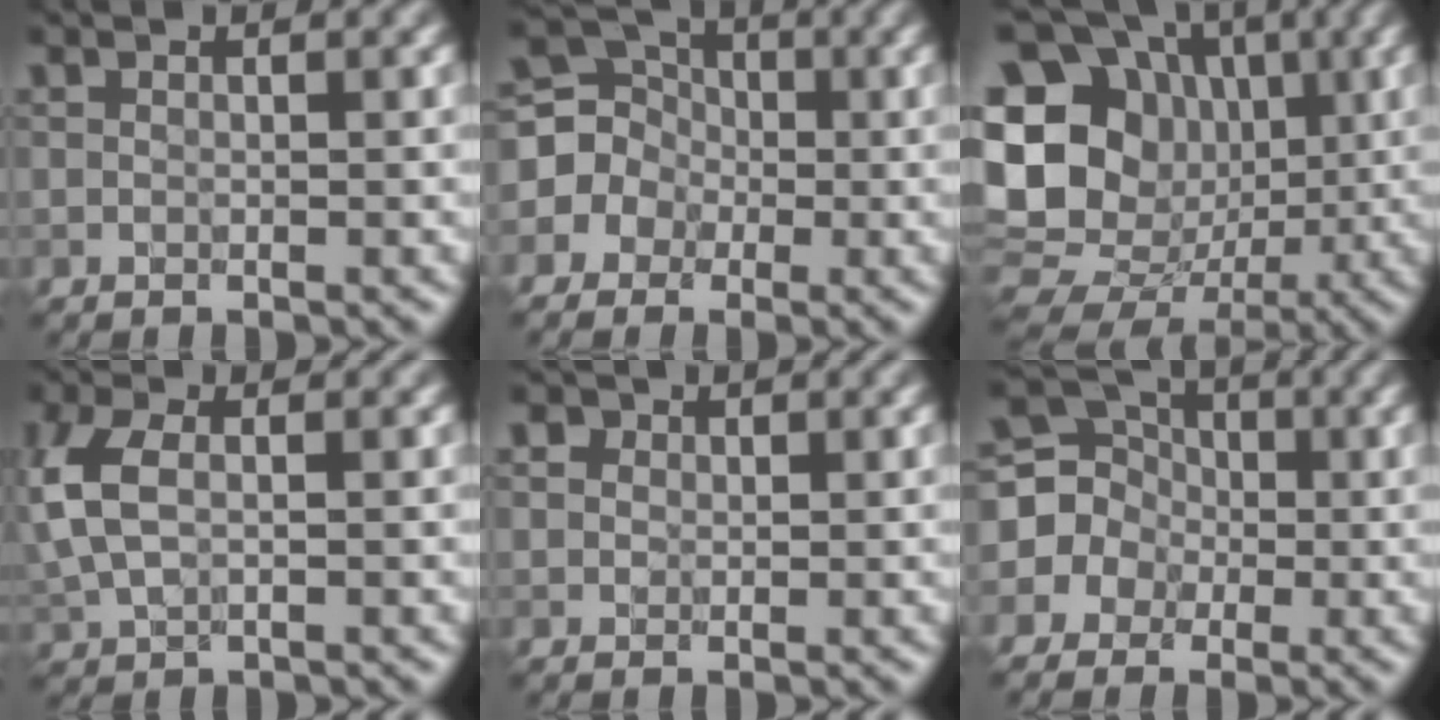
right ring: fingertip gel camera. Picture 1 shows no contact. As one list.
[{"total": 5.2, "force": [-0.8, 4.9, 1.4], "torque": [-0.015, 0.023, -0.044]}, {"total": 21.2, "force": [2.3, 19.2, 8.8], "torque": [-0.194, 0.043, 0.008]}, {"total": 3.6, "force": [0.3, 2.3, 2.8], "torque": [-0.077, 0.005, 0.004]}, {"total": 2.5, "force": [1.5, 1.7, 1.0], "torque": [-0.019, 0.011, 0.007]}, {"total": 6.2, "force": [-0.5, 5.9, 1.7], "torque": [-0.032, 0.031, -0.048]}]